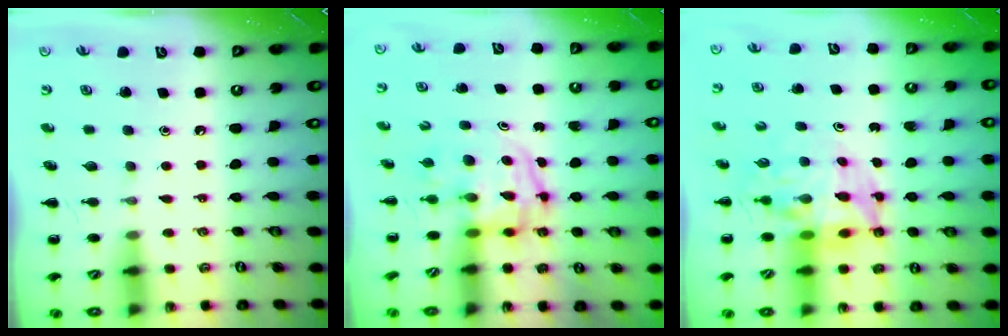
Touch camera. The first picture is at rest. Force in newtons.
{"total": 3.8, "press": 3.8, "slide": 0.6}
{"total": 9.5, "press": 9.1, "slide": 2.8}